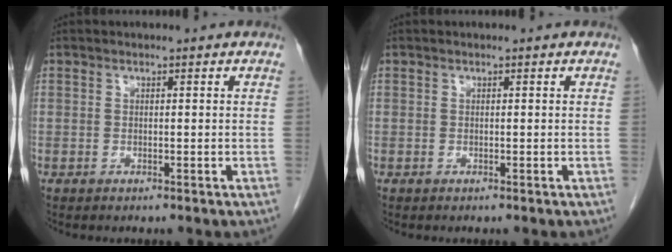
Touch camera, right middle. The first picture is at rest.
{"total": 0.0}